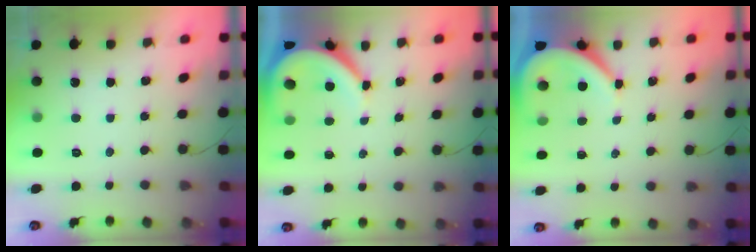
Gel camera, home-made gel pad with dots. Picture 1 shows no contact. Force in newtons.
{"total": 7.3, "press": 7.3, "slide": 0.9}
{"total": 6.7, "press": 6.7, "slide": 0.7}